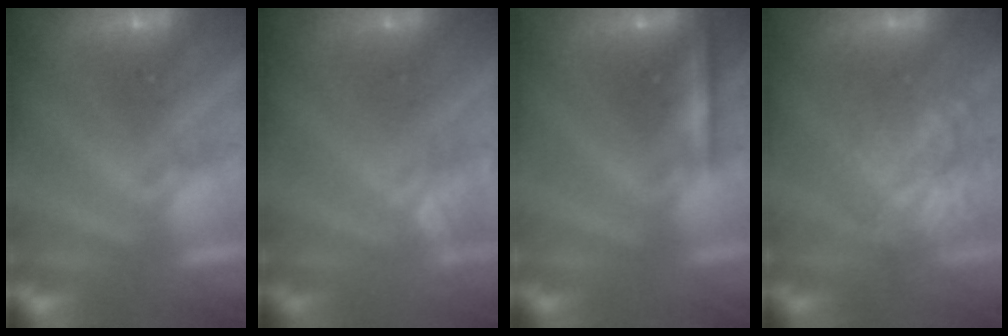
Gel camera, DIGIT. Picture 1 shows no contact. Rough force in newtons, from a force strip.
{"total": 3.8}
{"total": 2.3}
{"total": 2.3}